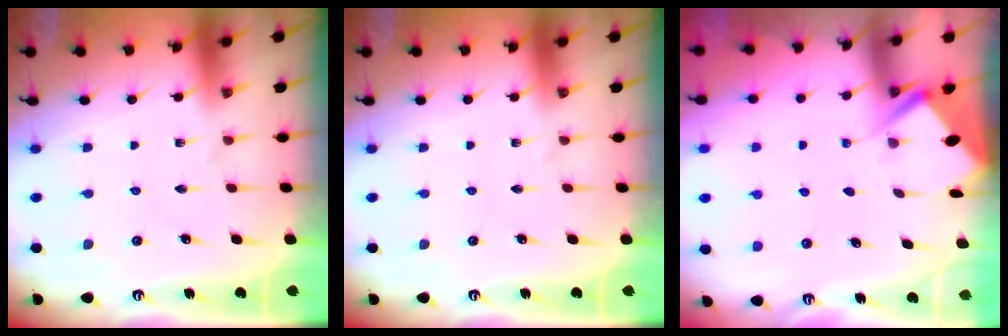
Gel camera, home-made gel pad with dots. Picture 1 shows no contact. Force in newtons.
{"total": 0.0}
{"total": 2.7, "press": 2.7, "slide": 0.3}